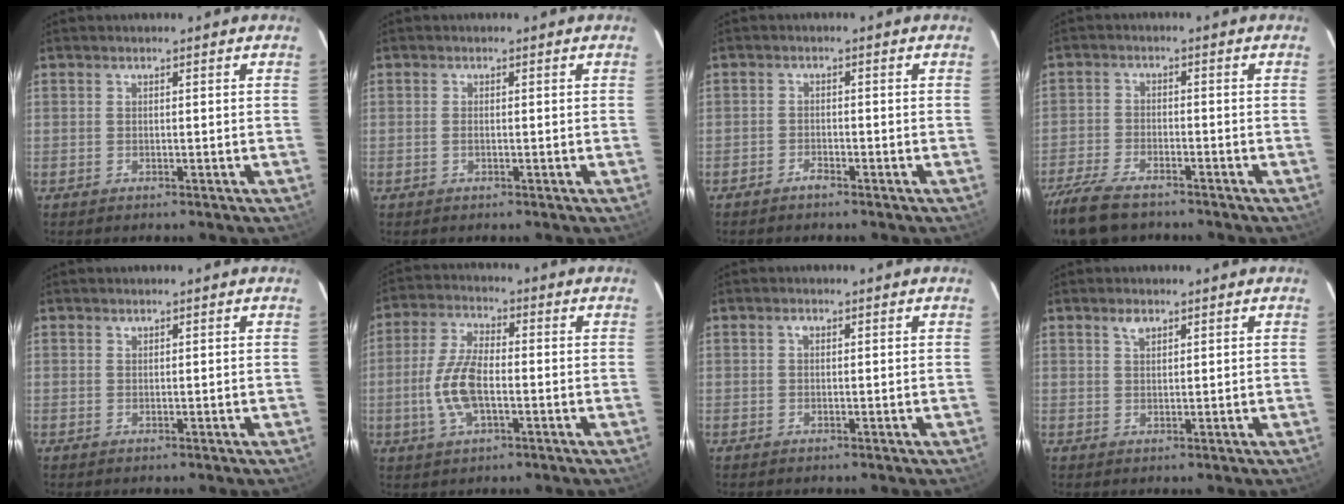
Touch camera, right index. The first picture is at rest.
{"total": 0.5, "force": [-0.2, 0.2, 0.4], "torque": [-0.012, 0.000, -0.004]}
{"total": 1.6, "force": [-1.5, 0.5, 0.4], "torque": [-0.015, 0.001, -0.031]}
{"total": 12.9, "force": [-10.4, 4.5, 6.2], "torque": [-0.157, -0.029, -0.193]}
{"total": 0.0}
{"total": 9.2, "force": [-2.0, 4.0, 8.1], "torque": [-0.175, 0.004, -0.039]}
{"total": 0.7, "force": [0.3, 0.5, 0.4], "torque": [-0.008, 0.004, 0.004]}
{"total": 1.9, "force": [1.3, 0.9, 1.0], "torque": [-0.017, 0.004, 0.024]}